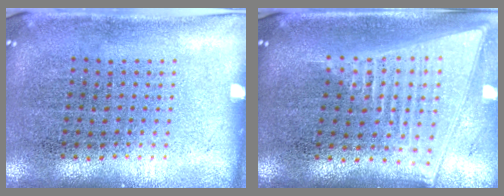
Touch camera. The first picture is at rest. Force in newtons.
{"total": 2.1, "press": 1.7, "slide": 1.1}